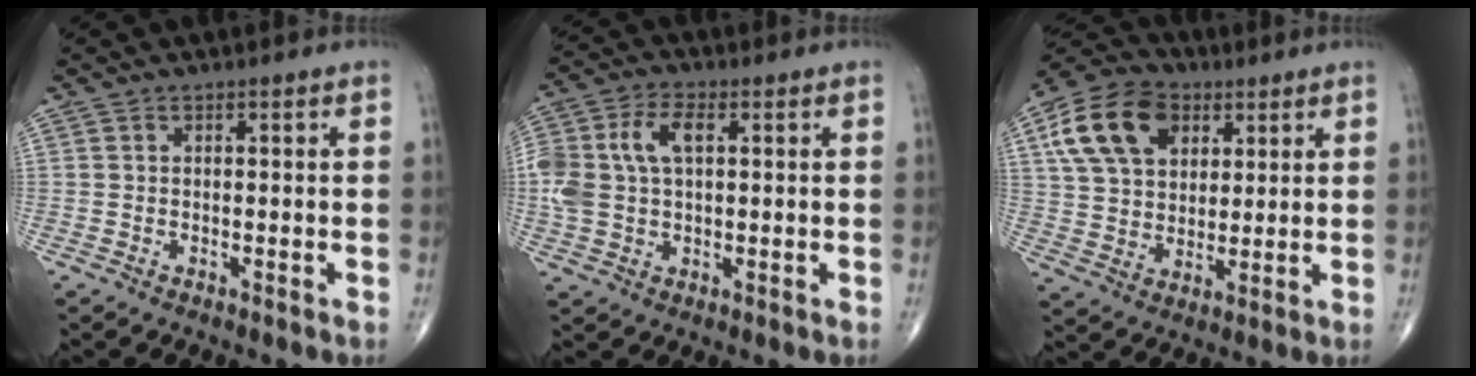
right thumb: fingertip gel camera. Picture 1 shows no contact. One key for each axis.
{"total": 10.7, "fx": 1.8, "fy": 6.4, "fz": 8.4, "tx": -0.187, "ty": 0.018, "tz": 0.036}
{"total": 16.0, "fx": 6.1, "fy": 11.0, "fz": 9.8, "tx": -0.165, "ty": -0.003, "tz": 0.108}